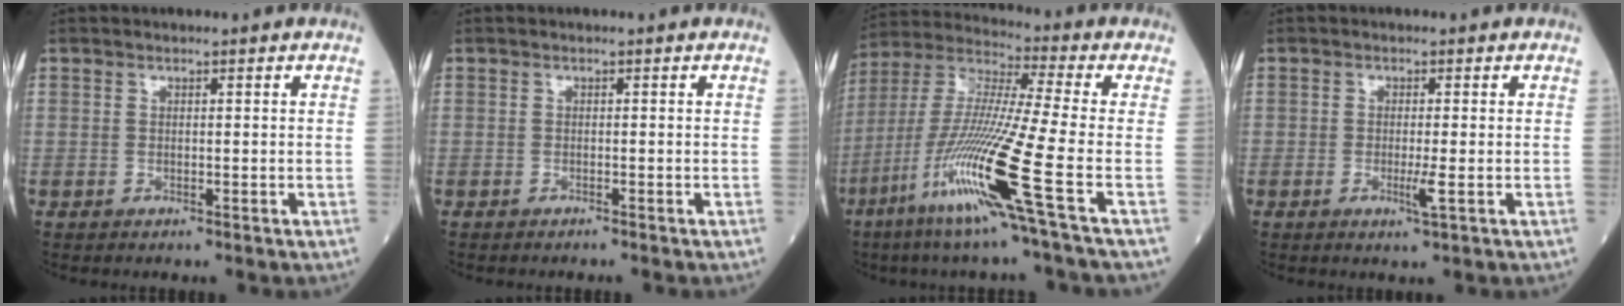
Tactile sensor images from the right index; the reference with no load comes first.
{"total": 0.8, "force": [-0.8, -0.1, 0.3], "torque": [-0.006, 0.000, -0.013]}
{"total": 17.5, "force": [-7.3, -1.5, 15.8], "torque": [-0.337, -0.035, -0.149]}
{"total": 2.3, "force": [-0.6, 0.0, 2.2], "torque": [-0.040, -0.005, -0.011]}